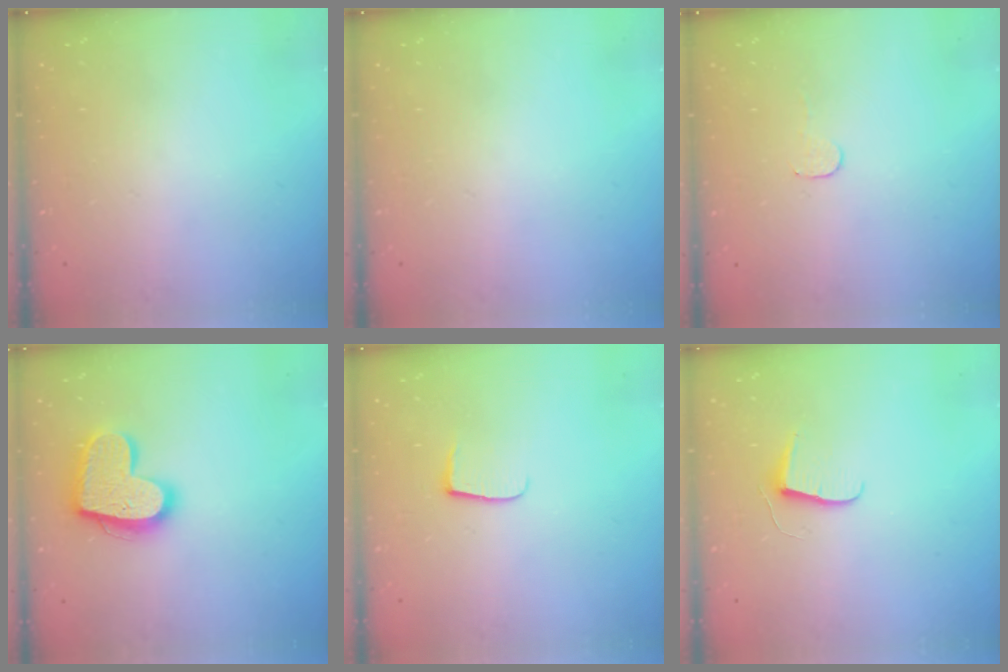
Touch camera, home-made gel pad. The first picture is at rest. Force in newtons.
{"total": 0.0}
{"total": 2.8, "press": 2.8, "slide": 0.2}
{"total": 17.4, "press": 17.3, "slide": 1.4}
{"total": 5.2, "press": 5.2, "slide": 0.7}
{"total": 6.8, "press": 6.8, "slide": 0.5}